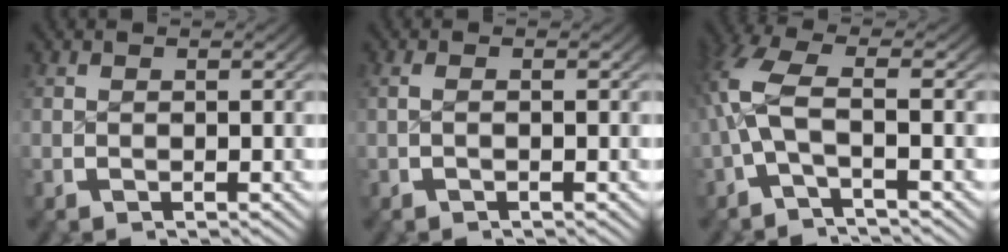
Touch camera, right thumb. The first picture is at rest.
{"total": 0.7, "force": [-0.2, -0.1, 0.6], "torque": [-0.013, 0.003, -0.005]}
{"total": 5.2, "force": [-0.5, 2.2, 4.7], "torque": [-0.124, -0.007, -0.004]}